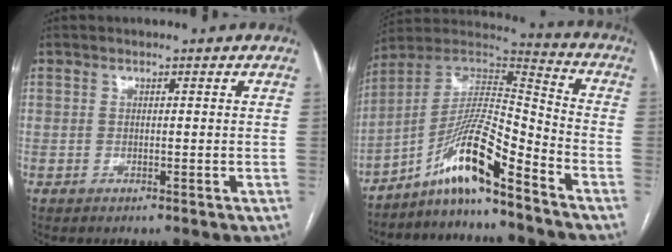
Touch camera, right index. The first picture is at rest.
{"total": 12.7, "force": [-8.6, 0.7, 9.3], "torque": [-0.172, 0.021, -0.157]}